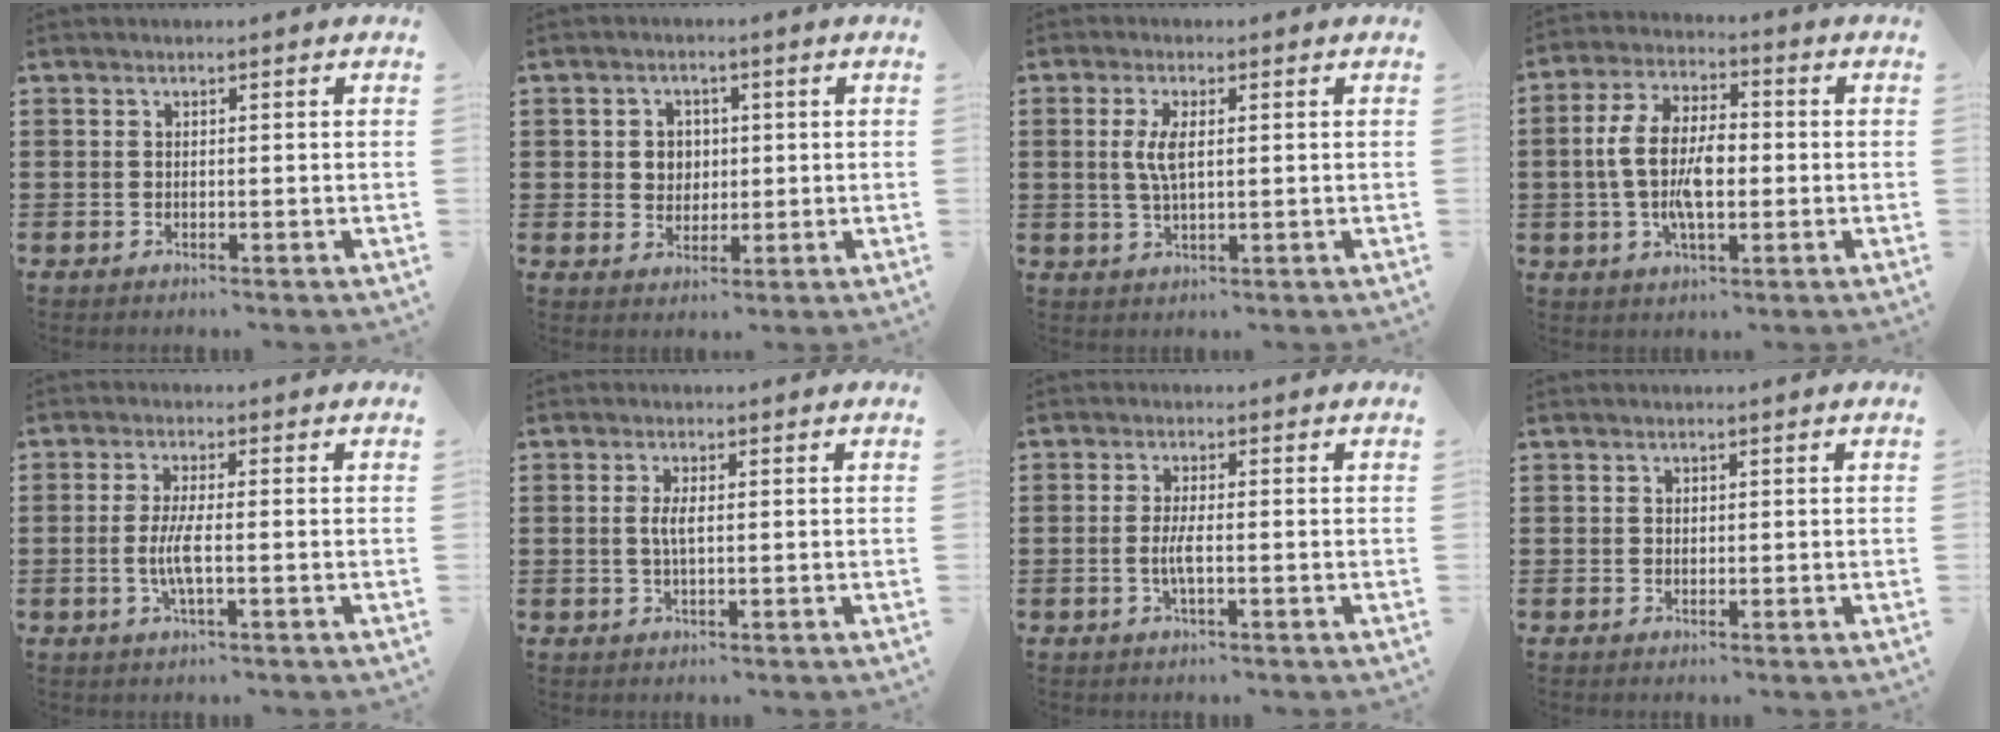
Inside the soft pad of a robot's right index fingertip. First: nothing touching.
{"total": 3.2, "force": [0.4, 2.9, 1.2], "torque": [-0.036, 0.009, 0.005]}
{"total": 4.2, "force": [0.8, 1.4, 3.9], "torque": [-0.086, 0.003, 0.009]}
{"total": 9.1, "force": [-0.8, 4.6, 7.8], "torque": [-0.176, 0.004, -0.022]}
{"total": 4.5, "force": [-0.7, 0.8, 4.4], "torque": [-0.098, -0.006, -0.021]}
{"total": 2.5, "force": [0.1, 0.6, 2.5], "torque": [-0.048, -0.002, 0.001]}
{"total": 2.9, "force": [-0.6, 0.5, 2.8], "torque": [-0.064, -0.005, -0.015]}
{"total": 0.6, "force": [0.3, 0.5, 0.1], "torque": [-0.004, 0.002, 0.007]}